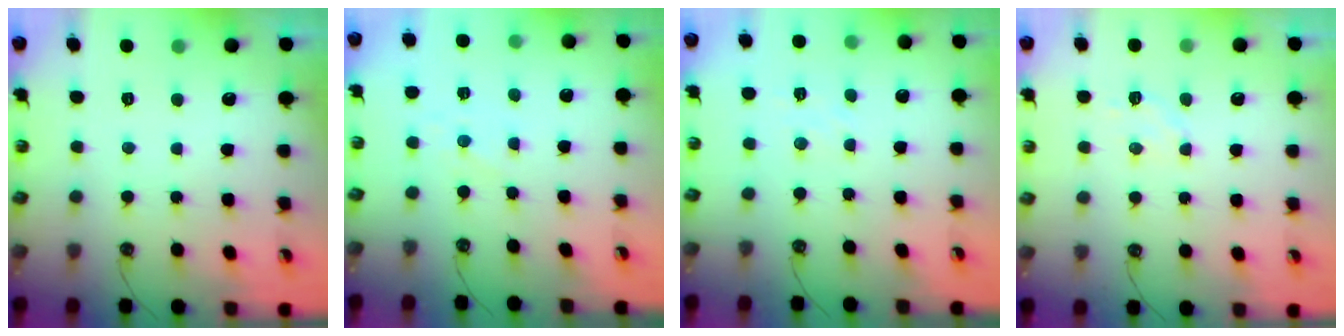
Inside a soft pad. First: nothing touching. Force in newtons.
{"total": 2.7, "press": 2.7, "slide": 0.4}
{"total": 2.8, "press": 2.8, "slide": 0.4}
{"total": 4.9, "press": 4.8, "slide": 0.7}